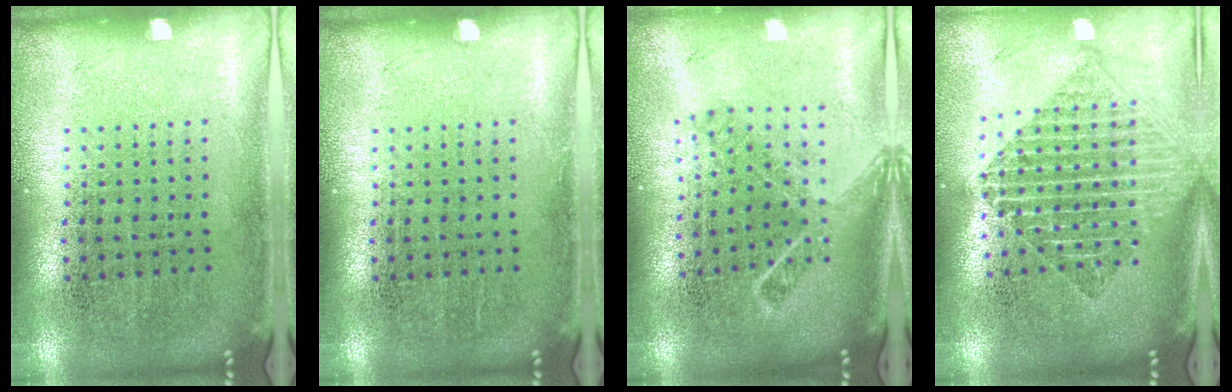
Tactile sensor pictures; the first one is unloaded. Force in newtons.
{"total": 0.0}
{"total": 1.8, "press": 1.3, "slide": 1.3}
{"total": 2.1, "press": 1.7, "slide": 1.2}